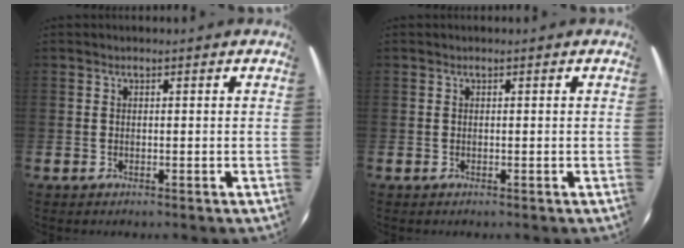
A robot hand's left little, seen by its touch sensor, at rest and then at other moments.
{"total": 0.0}